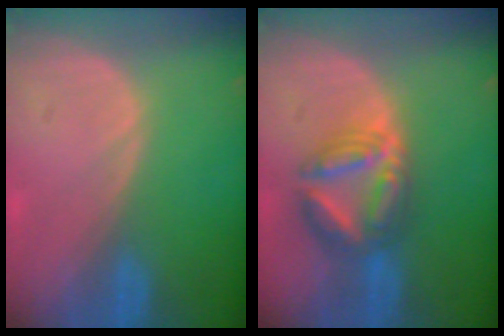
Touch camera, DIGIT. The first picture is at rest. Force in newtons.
{"total": 7.3, "press": 7.3, "slide": 0.6}